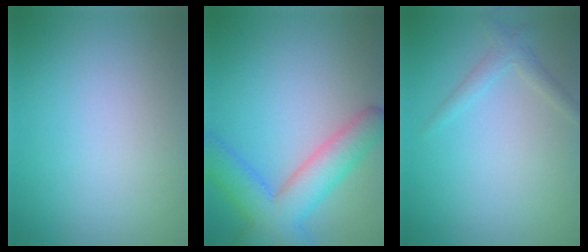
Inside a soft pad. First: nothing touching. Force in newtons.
{"total": 6.9, "press": 6.9, "slide": 0.3}
{"total": 1.6, "press": 1.6, "slide": 0.1}